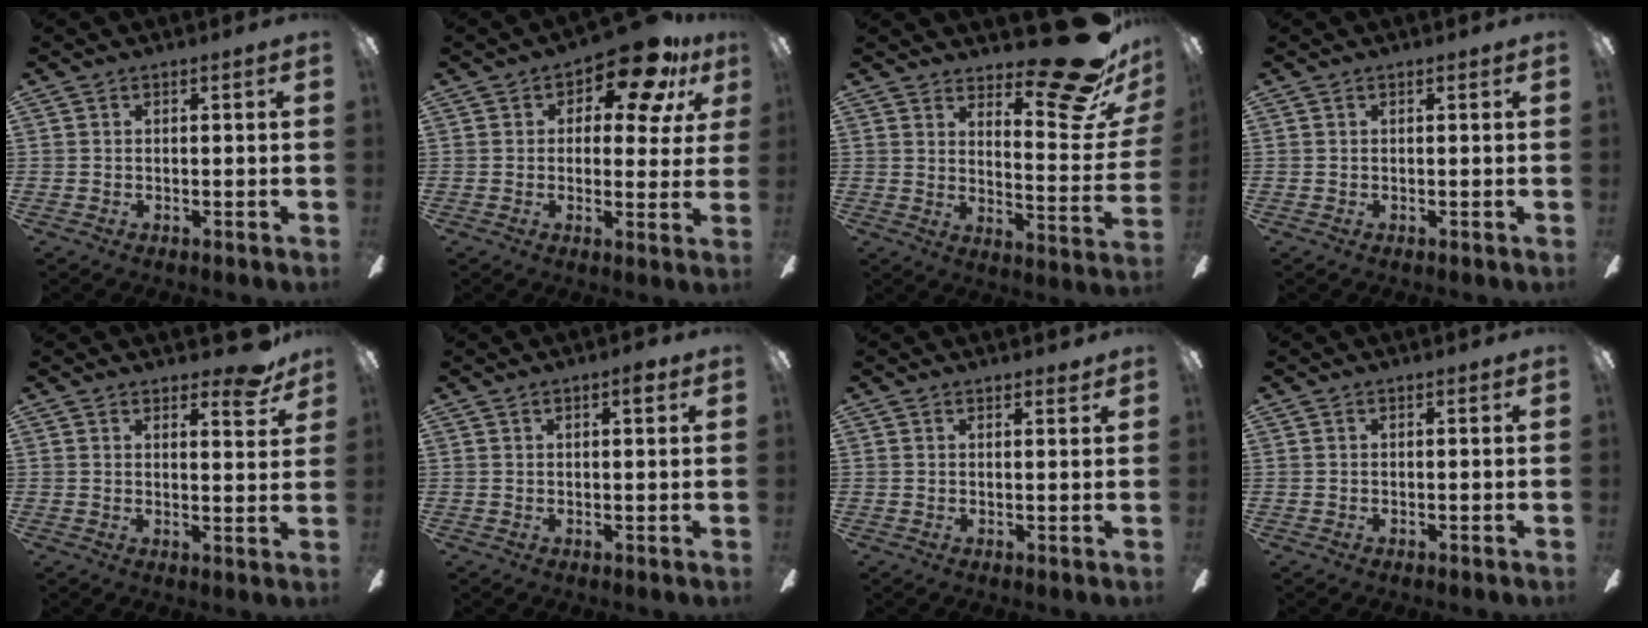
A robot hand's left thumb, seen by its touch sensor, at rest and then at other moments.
{"total": 12.9, "force": [7.7, 6.0, 8.5], "torque": [-0.101, -0.042, 0.127]}
{"total": 20.7, "force": [14.5, 6.1, 13.5], "torque": [-0.169, -0.101, 0.233]}
{"total": 0.0}
{"total": 7.1, "force": [5.3, 2.0, 4.1], "torque": [-0.054, -0.027, 0.089]}
{"total": 2.4, "force": [1.3, 0.5, 1.9], "torque": [-0.024, -0.002, 0.018]}
{"total": 1.5, "force": [1.3, 0.2, 0.6], "torque": [0.002, -0.008, 0.021]}
{"total": 0.0}